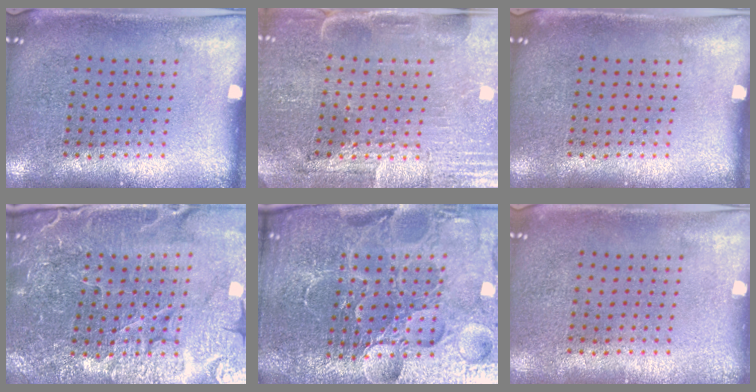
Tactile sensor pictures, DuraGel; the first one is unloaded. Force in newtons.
{"total": 4.0, "press": 3.8, "slide": 1.4}
{"total": 0.0}
{"total": 5.1, "press": 4.9, "slide": 1.6}
{"total": 6.8, "press": 5.9, "slide": 3.2}
{"total": 0.0}